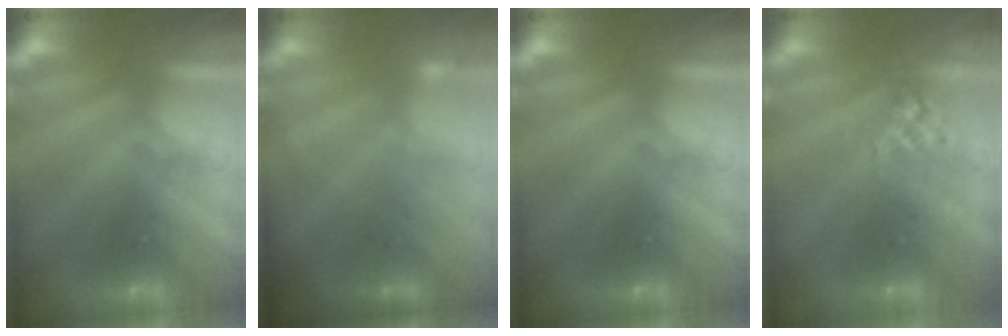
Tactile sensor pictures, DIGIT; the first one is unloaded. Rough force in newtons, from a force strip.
{"total": 2.3}
{"total": 0.0}
{"total": 2.7}